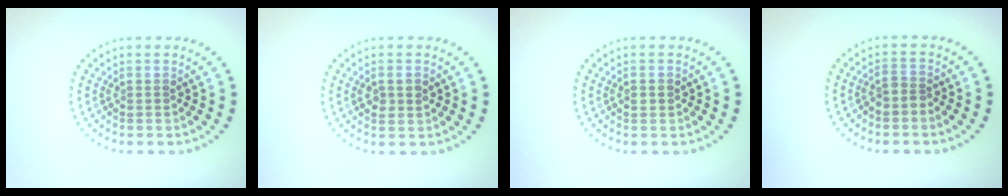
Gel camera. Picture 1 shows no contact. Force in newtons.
{"total": 1.5, "press": 1.5, "slide": 0.1}
{"total": 1.2, "press": 1.2, "slide": 0.0}
{"total": 1.5, "press": 1.1, "slide": 1.0}